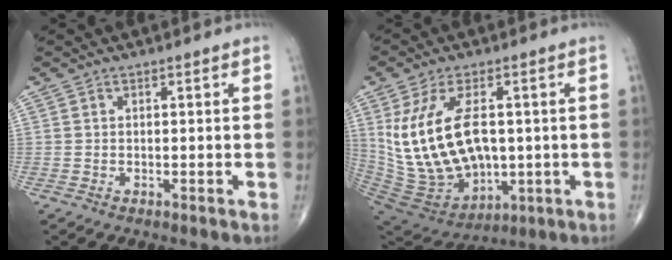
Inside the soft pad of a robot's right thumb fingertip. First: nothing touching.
{"total": 18.7, "force": [2.0, 11.1, 14.9], "torque": [-0.278, -0.013, 0.064]}